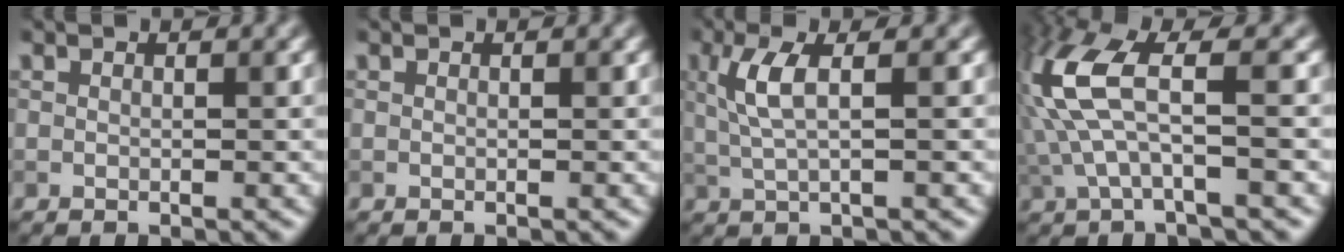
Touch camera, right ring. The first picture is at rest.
{"total": 0.0}
{"total": 3.5, "force": [0.7, 0.8, 3.3], "torque": [-0.074, 0.002, 0.017]}
{"total": 7.2, "force": [0.5, 2.2, 6.8], "torque": [-0.175, 0.015, 0.008]}